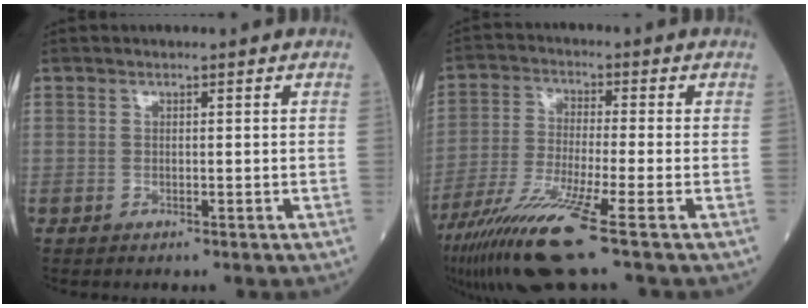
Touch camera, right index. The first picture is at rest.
{"total": 12.1, "force": [-7.3, -0.6, 9.6], "torque": [-0.193, -0.036, -0.136]}